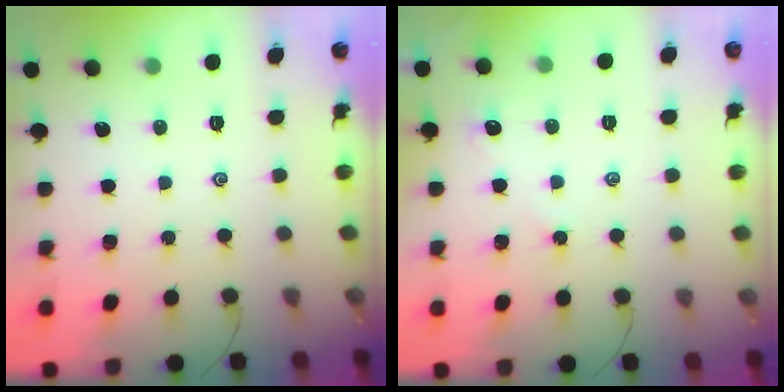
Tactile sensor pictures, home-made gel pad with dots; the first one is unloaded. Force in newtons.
{"total": 2.3, "press": 2.3, "slide": 0.3}